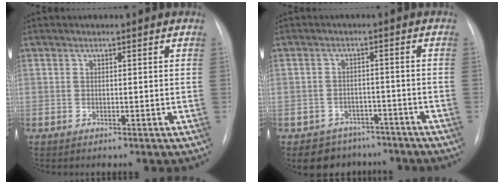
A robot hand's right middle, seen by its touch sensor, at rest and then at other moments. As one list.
[{"total": 6.9, "force": [-5.5, 4.2, 0.2], "torque": [0.008, 0.023, -0.076]}]